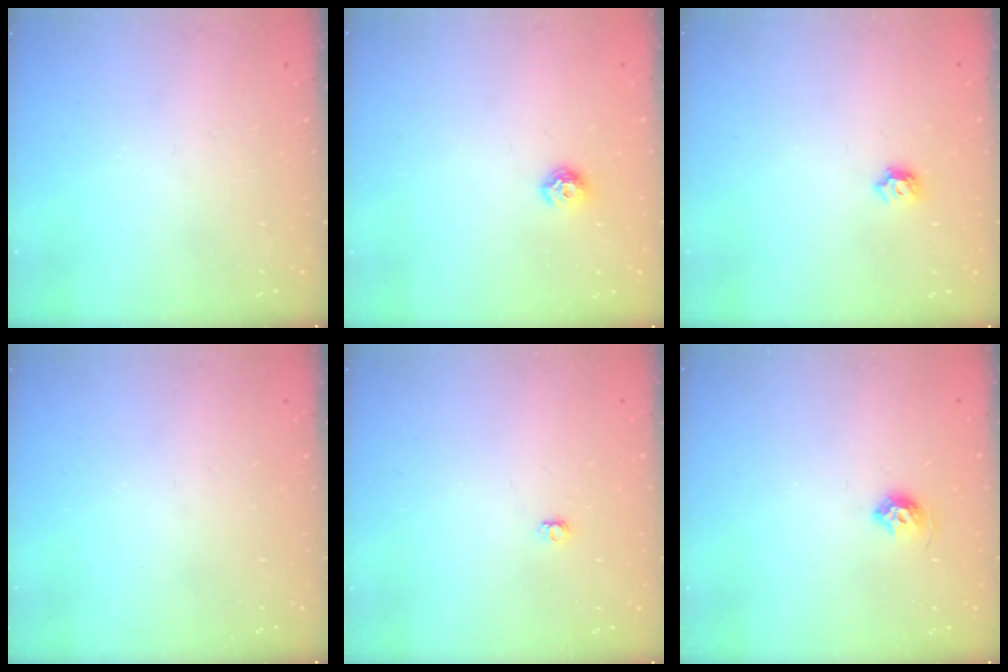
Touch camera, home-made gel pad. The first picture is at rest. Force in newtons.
{"total": 7.1, "press": 7.1, "slide": 0.8}
{"total": 5.1, "press": 5.0, "slide": 0.9}
{"total": 0.0}
{"total": 2.9, "press": 2.9, "slide": 0.3}
{"total": 6.9, "press": 6.8, "slide": 0.9}